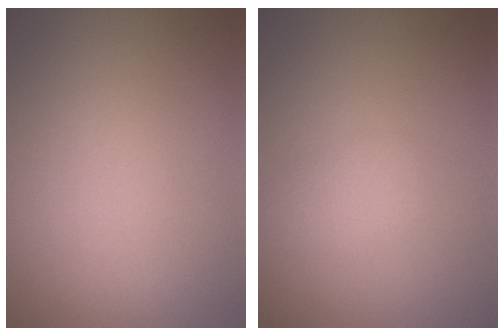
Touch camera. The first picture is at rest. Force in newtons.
{"total": 1.3, "press": 1.3, "slide": 0.0}